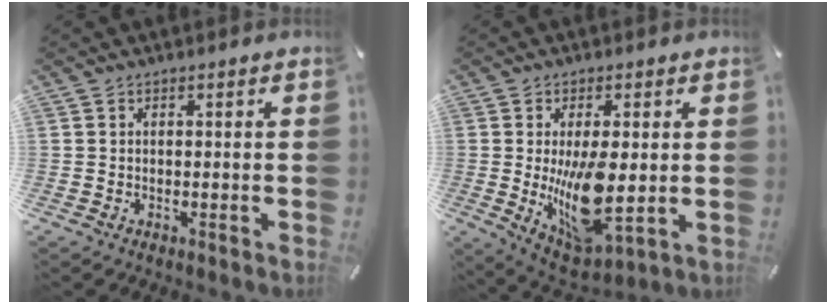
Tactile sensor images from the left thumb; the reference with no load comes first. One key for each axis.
{"total": 14.8, "fx": 0.3, "fy": 6.7, "fz": 13.3, "tx": -0.235, "ty": -0.036, "tz": 0.008}